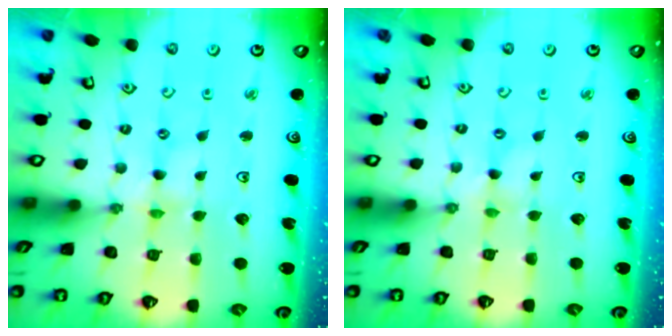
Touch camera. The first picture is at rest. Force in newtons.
{"total": 0.0}